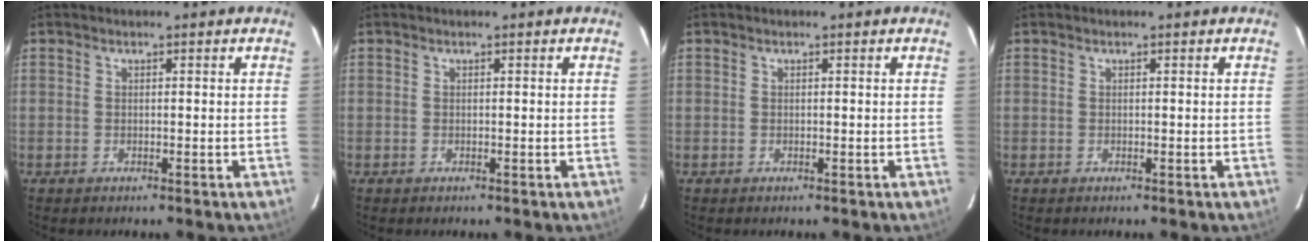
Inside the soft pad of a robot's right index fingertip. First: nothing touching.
{"total": 0.0}
{"total": 0.0}
{"total": 0.0}